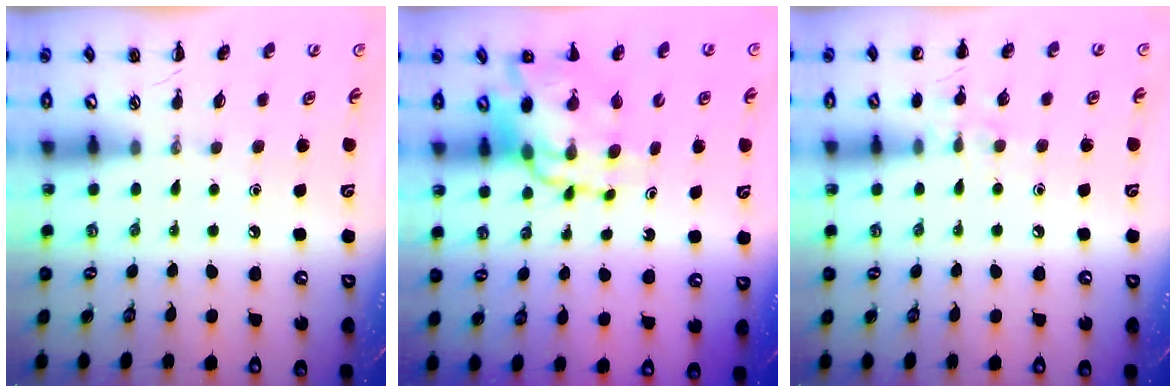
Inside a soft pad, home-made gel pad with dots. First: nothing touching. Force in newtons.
{"total": 12.1, "press": 11.7, "slide": 3.2}
{"total": 7.1, "press": 6.8, "slide": 2.0}